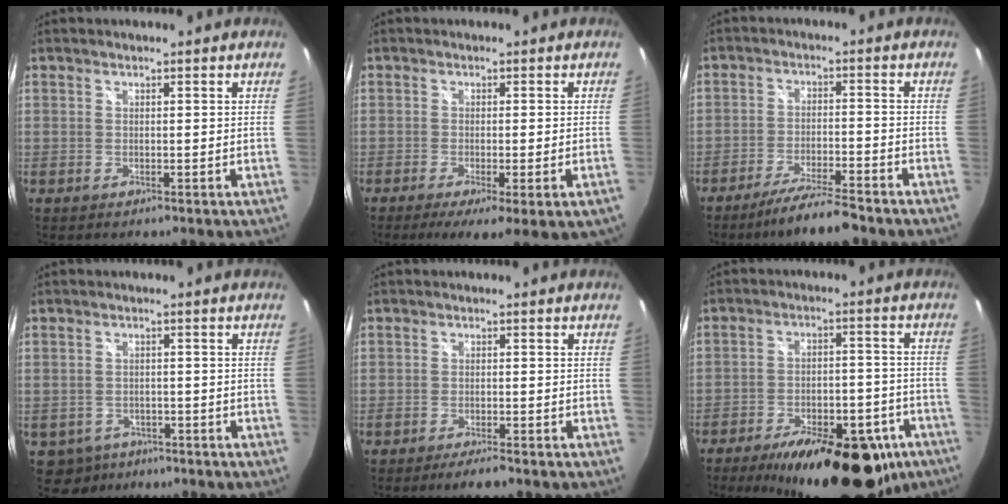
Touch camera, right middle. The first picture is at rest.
{"total": 8.5, "force": [-4.1, 1.1, 7.3], "torque": [-0.118, -0.036, -0.052]}
{"total": 8.3, "force": [-7.3, 0.5, 4.0], "torque": [-0.084, -0.002, -0.122]}
{"total": 5.9, "force": [-3.4, 4.5, 1.5], "torque": [-0.041, -0.004, -0.042]}
{"total": 3.5, "force": [-2.8, 0.4, 2.0], "torque": [-0.046, -0.006, -0.051]}
{"total": 23.6, "force": [-15.9, 10.0, 14.2], "torque": [-0.223, -0.012, -0.208]}